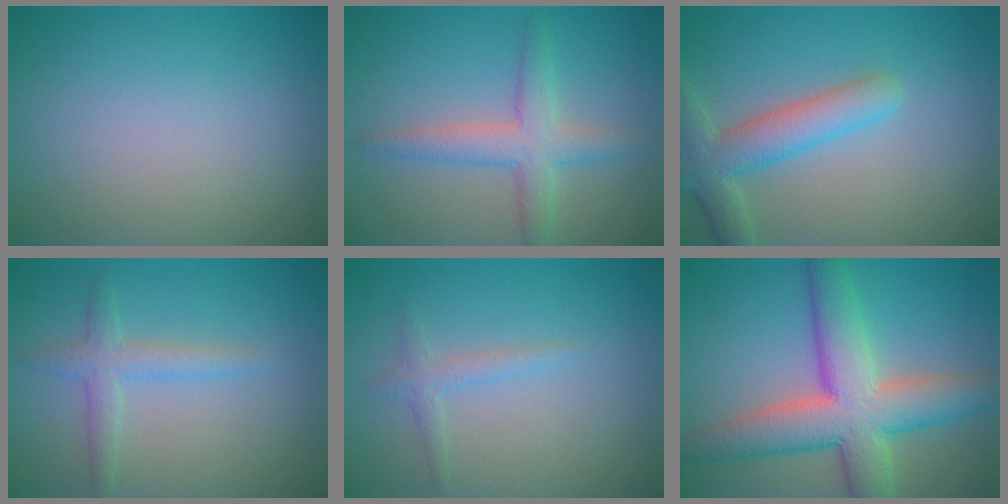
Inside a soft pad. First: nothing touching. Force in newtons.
{"total": 3.7, "press": 3.7, "slide": 0.2}
{"total": 4.8, "press": 4.8, "slide": 0.4}
{"total": 2.3, "press": 2.3, "slide": 0.1}
{"total": 1.5, "press": 1.5, "slide": 0.1}
{"total": 9.2, "press": 9.1, "slide": 0.5}